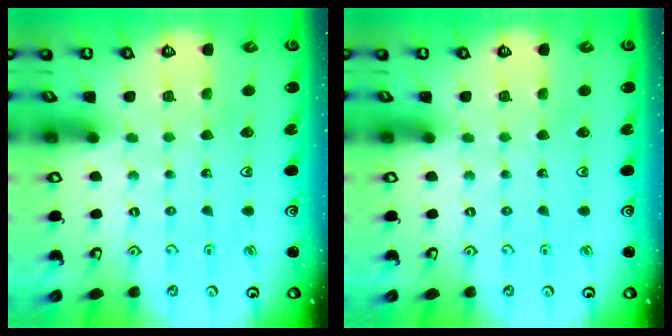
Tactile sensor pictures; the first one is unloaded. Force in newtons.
{"total": 0.0}